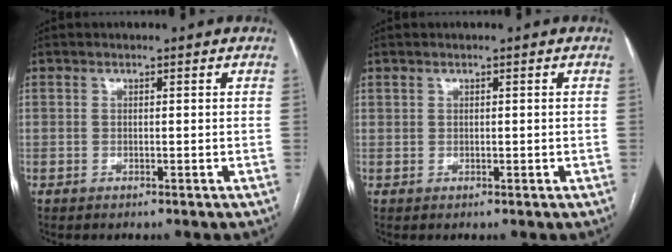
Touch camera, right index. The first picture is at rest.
{"total": 0.6, "force": [0.4, 0.4, 0.3], "torque": [-0.002, 0.002, 0.010]}